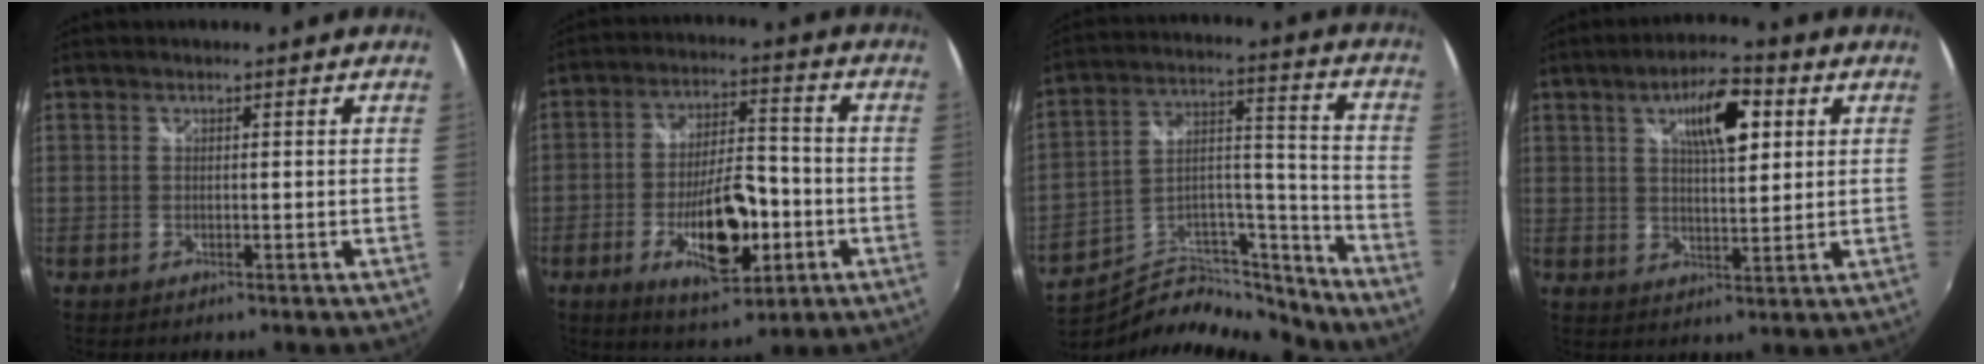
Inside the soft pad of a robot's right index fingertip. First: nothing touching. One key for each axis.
{"total": 14.8, "fx": -5.1, "fy": 5.7, "fz": 12.6, "tx": -0.221, "ty": 0.001, "tz": -0.075}
{"total": 17.3, "fx": -15.6, "fy": 5.4, "fz": 5.4, "tx": -0.083, "ty": 0.041, "tz": -0.257}
{"total": 9.9, "fx": 3.7, "fy": 3.5, "fz": 8.5, "tx": -0.135, "ty": 0.017, "tz": 0.061}